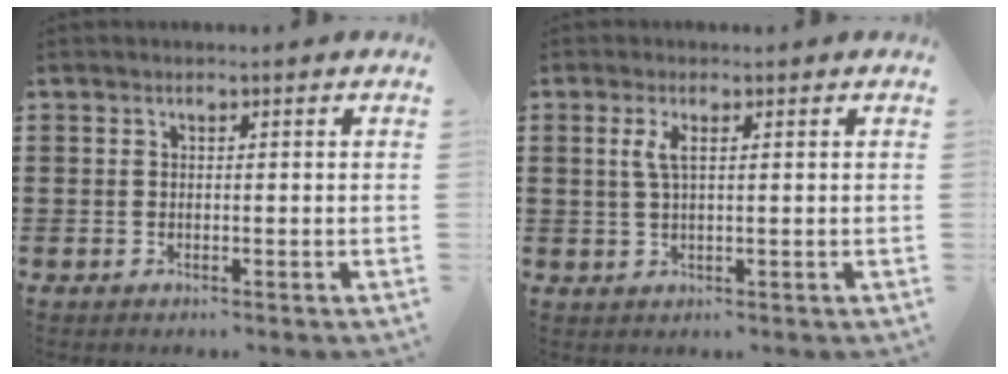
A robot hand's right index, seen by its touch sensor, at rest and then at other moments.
{"total": 2.5, "force": [0.8, 0.6, 2.3], "torque": [-0.049, 0.005, 0.011]}